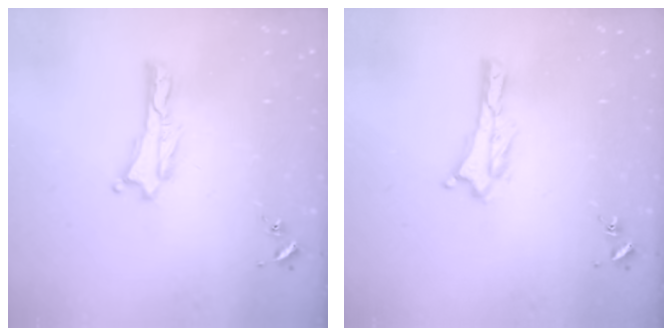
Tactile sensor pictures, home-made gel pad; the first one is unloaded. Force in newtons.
{"total": 0.0}